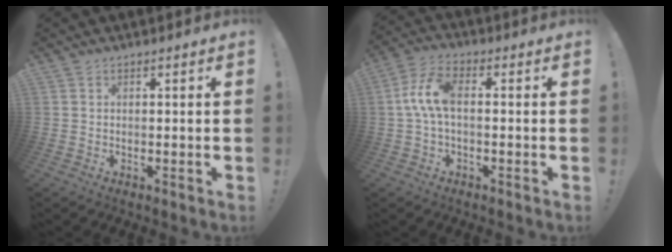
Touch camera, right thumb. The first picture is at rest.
{"total": 8.7, "force": [0.3, 4.2, 7.6], "torque": [-0.158, 0.006, 0.010]}